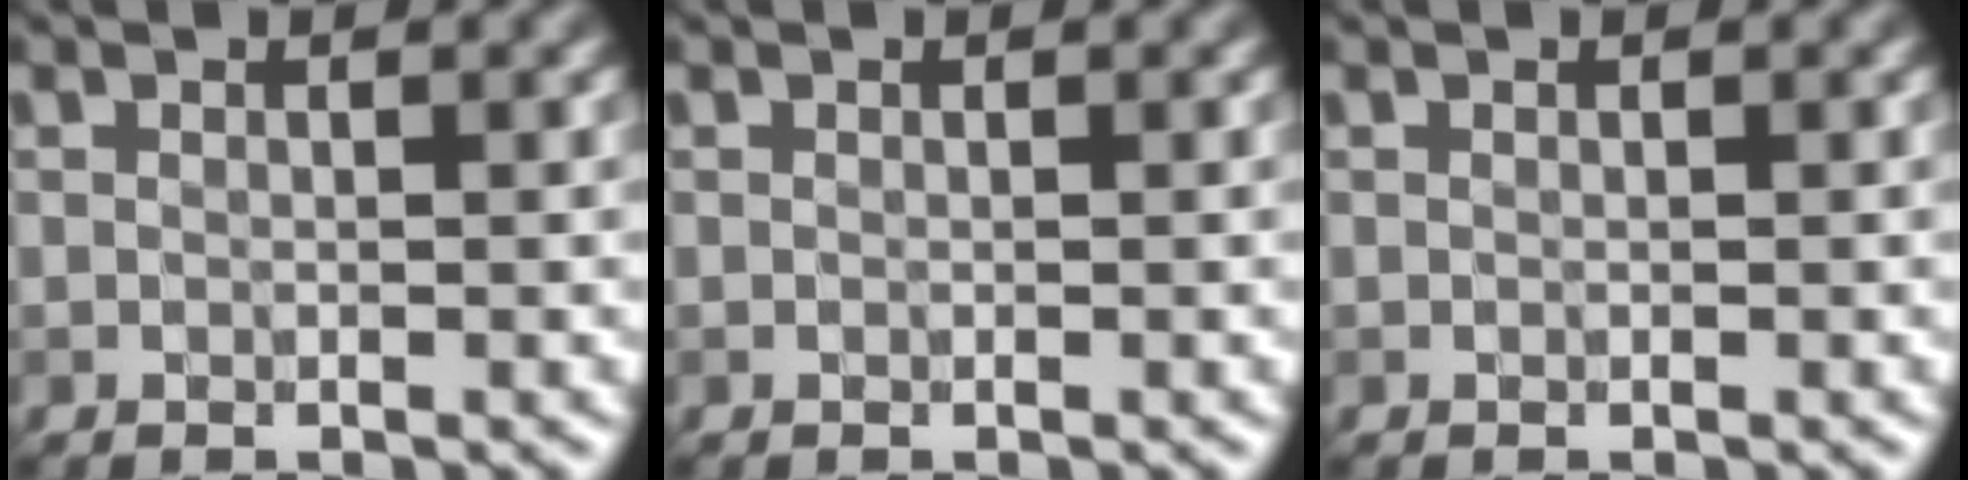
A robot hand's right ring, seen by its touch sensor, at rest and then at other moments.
{"total": 0.0}
{"total": 0.0}